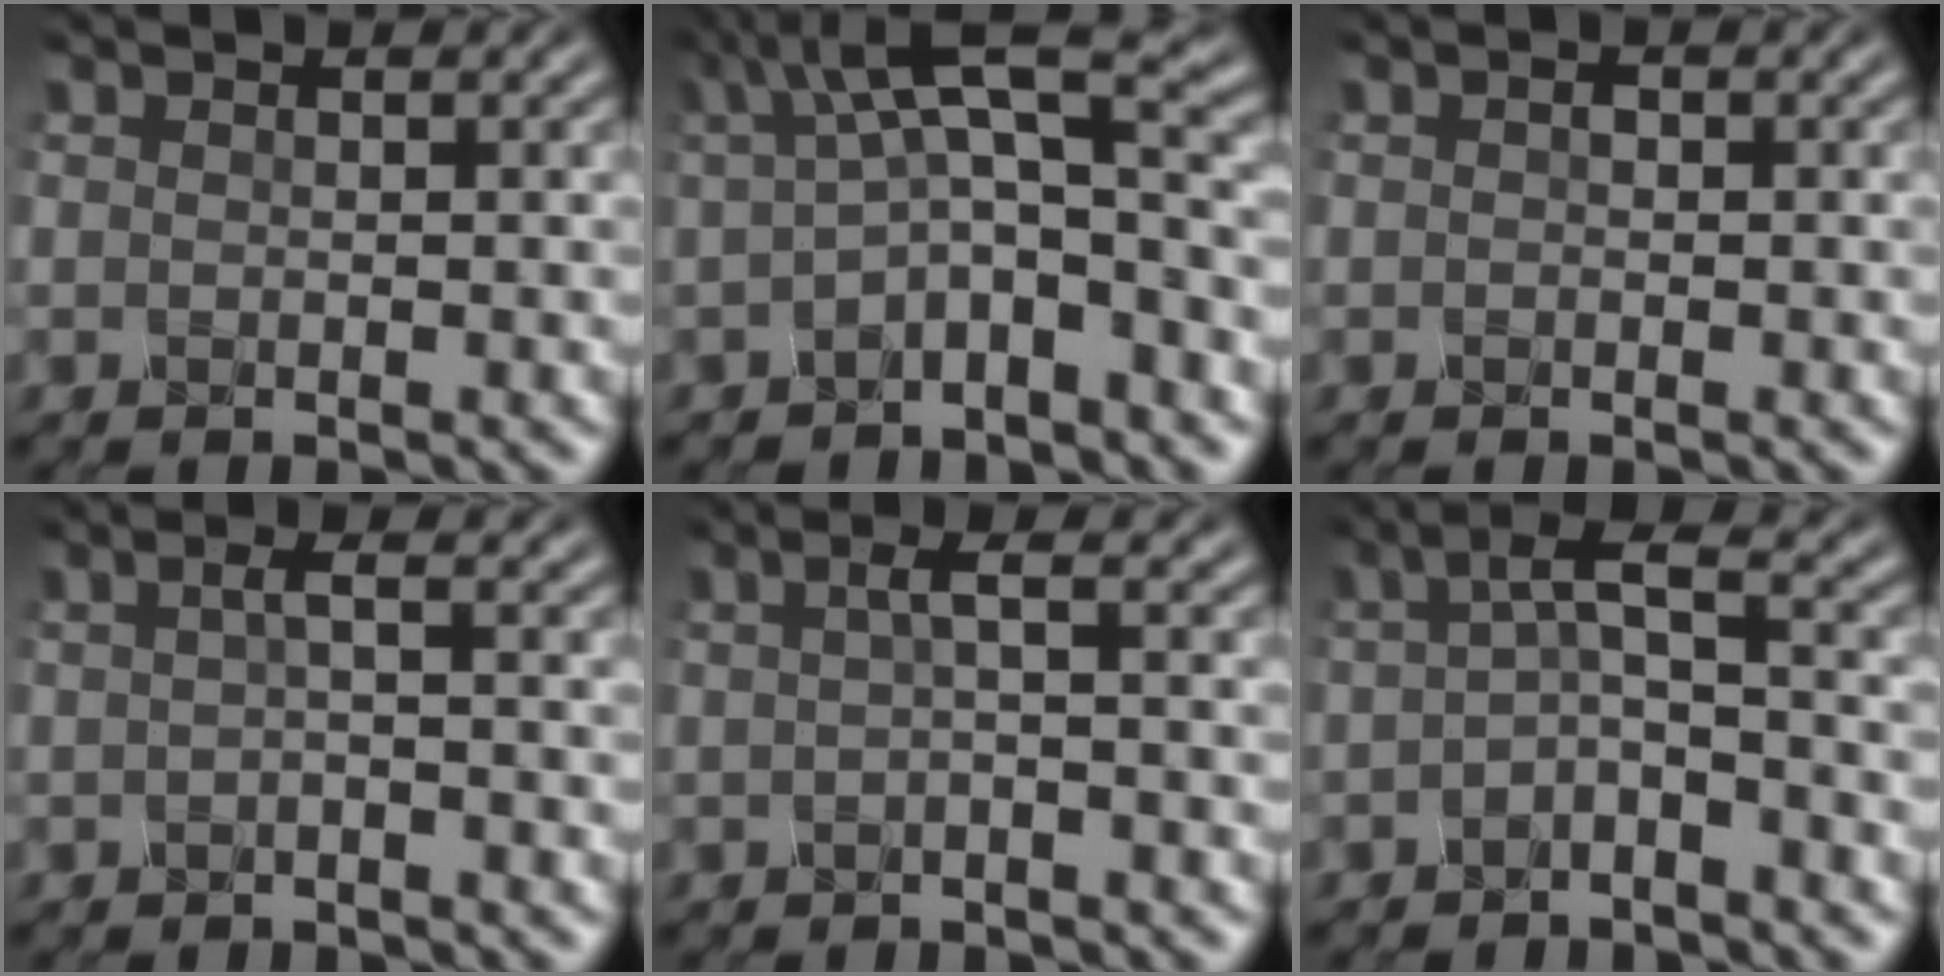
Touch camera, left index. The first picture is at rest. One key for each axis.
{"total": 6.2, "fx": 0.2, "fy": 2.0, "fz": 5.8, "tx": -0.095, "ty": 0.014, "tz": -0.008}
{"total": 0.8, "fx": -0.2, "fy": 0.6, "fz": 0.5, "tx": -0.009, "ty": 0.003, "tz": -0.008}
{"total": 1.4, "fx": -0.6, "fy": 0.1, "fz": 1.3, "tx": -0.028, "ty": 0.003, "tz": -0.015}
{"total": 1.7, "fx": -0.5, "fy": 0.2, "fz": 1.6, "tx": -0.033, "ty": 0.005, "tz": -0.014}
{"total": 3.0, "fx": -0.9, "fy": 0.7, "fz": 2.8, "tx": -0.053, "ty": 0.012, "tz": -0.025}